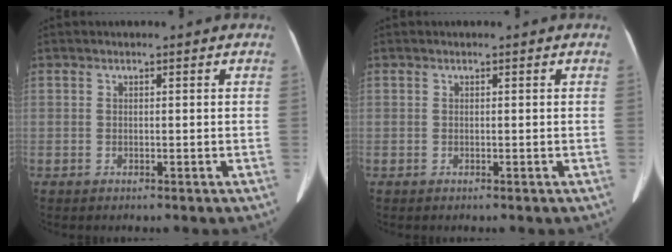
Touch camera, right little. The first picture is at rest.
{"total": 0.0}